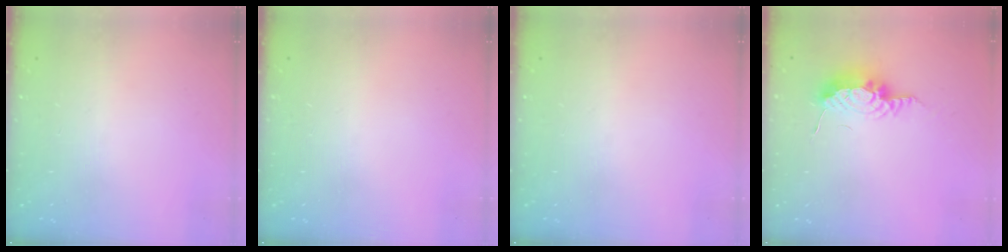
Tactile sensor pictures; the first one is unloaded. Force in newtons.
{"total": 0.0}
{"total": 0.0}
{"total": 8.5, "press": 8.4, "slide": 1.4}